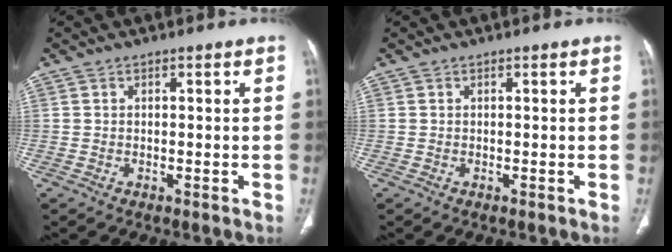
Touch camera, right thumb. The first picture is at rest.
{"total": 0.0}